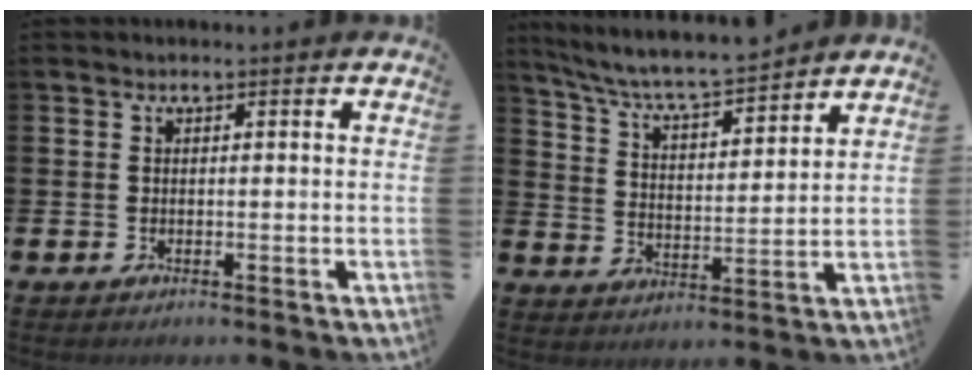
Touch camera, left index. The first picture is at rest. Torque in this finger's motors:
{"motor_torque": [0.17, -0.39, 0.86, 0.21]}